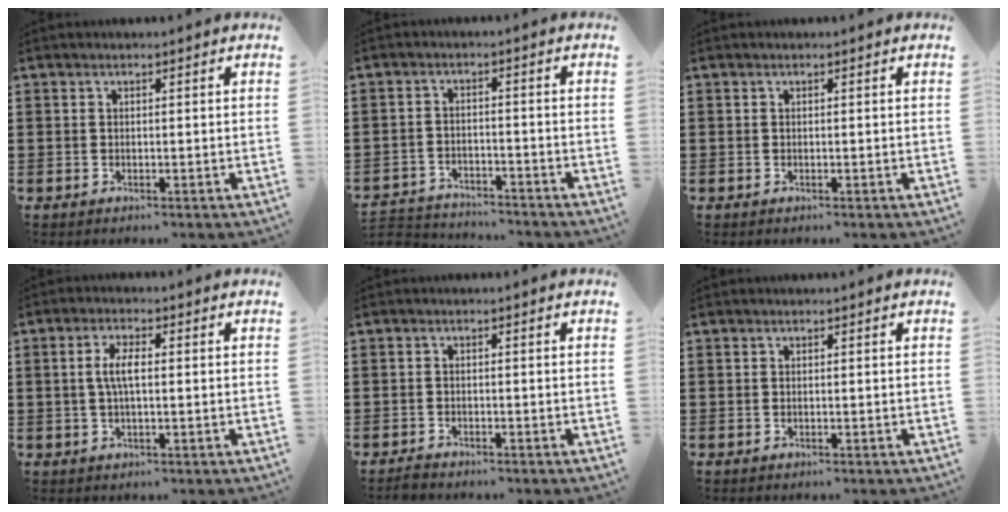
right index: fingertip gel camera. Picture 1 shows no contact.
{"total": 3.6, "force": [-3.5, 0.3, -0.1], "torque": [-0.007, -0.003, -0.076]}
{"total": 0.0}
{"total": 4.1, "force": [0.1, 1.3, 3.9], "torque": [-0.086, 0.000, -0.005]}
{"total": 1.2, "force": [-1.1, 0.3, 0.1], "torque": [-0.006, 0.002, -0.024]}
{"total": 0.0}